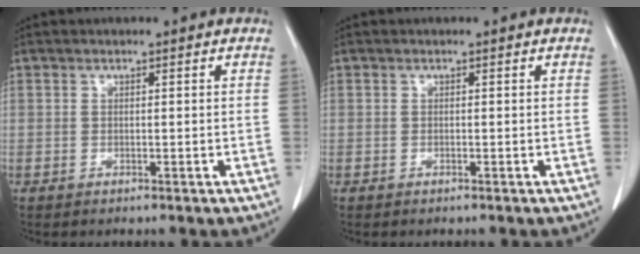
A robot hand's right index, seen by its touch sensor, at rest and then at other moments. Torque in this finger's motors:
{"motor_torque": [-0.12, 0.05, -0.03, -0.05]}